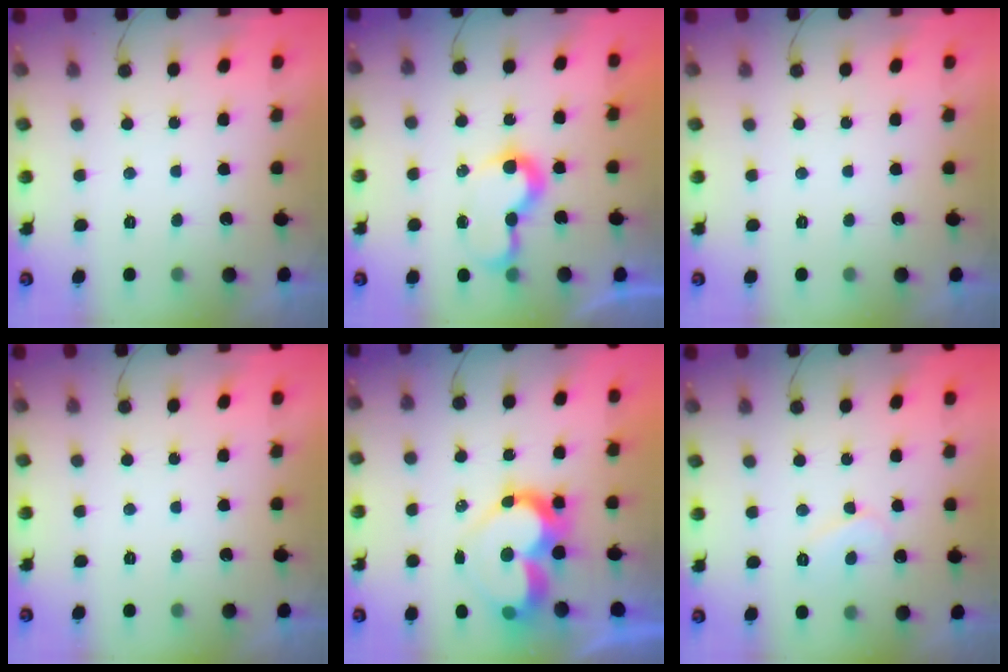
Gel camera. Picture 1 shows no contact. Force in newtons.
{"total": 7.4, "press": 7.4, "slide": 0.2}
{"total": 0.0}
{"total": 0.0}
{"total": 13.0, "press": 12.9, "slide": 1.0}
{"total": 6.2, "press": 6.2, "slide": 0.5}